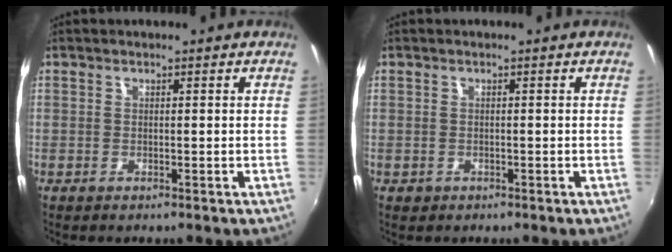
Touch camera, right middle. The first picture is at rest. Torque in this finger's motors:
{"motor_torque": [0.19, -0.47, -0.07, -0.01]}